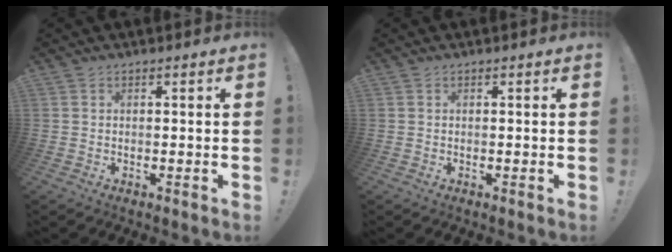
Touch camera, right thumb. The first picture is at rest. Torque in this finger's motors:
{"motor_torque": [0.00, 0.00, -0.01, 0.03, 0.07]}